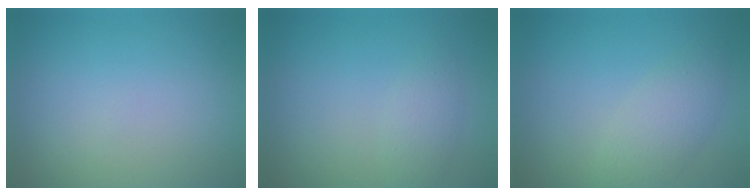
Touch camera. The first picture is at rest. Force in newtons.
{"total": 1.6, "press": 1.6, "slide": 0.1}
{"total": 2.9, "press": 2.9, "slide": 0.1}